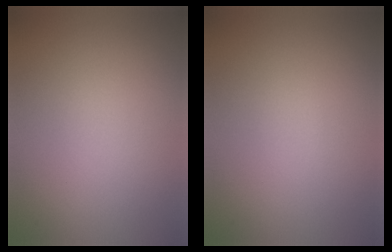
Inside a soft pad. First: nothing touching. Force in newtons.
{"total": 0.0}